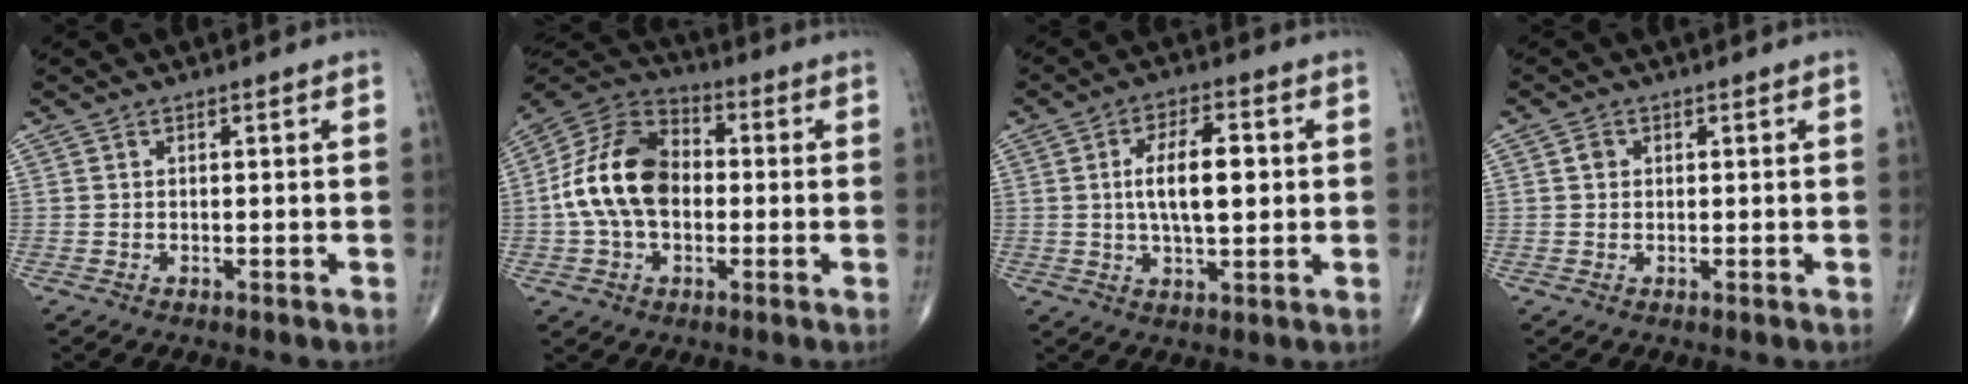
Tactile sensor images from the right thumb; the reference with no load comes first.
{"total": 16.0, "force": [-0.4, 10.7, 11.9], "torque": [-0.212, 0.035, -0.016]}
{"total": 10.1, "force": [0.9, 4.3, 9.1], "torque": [-0.150, 0.004, 0.013]}
{"total": 1.4, "force": [0.3, 1.3, 0.6], "torque": [-0.007, 0.001, 0.003]}